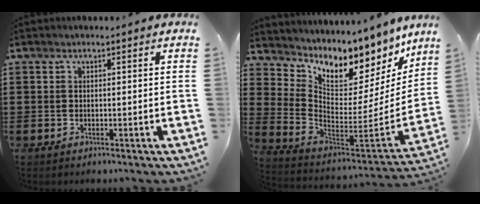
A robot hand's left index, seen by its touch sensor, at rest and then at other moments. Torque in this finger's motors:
{"motor_torque": [1.55, -0.59, 0.90, 0.16]}